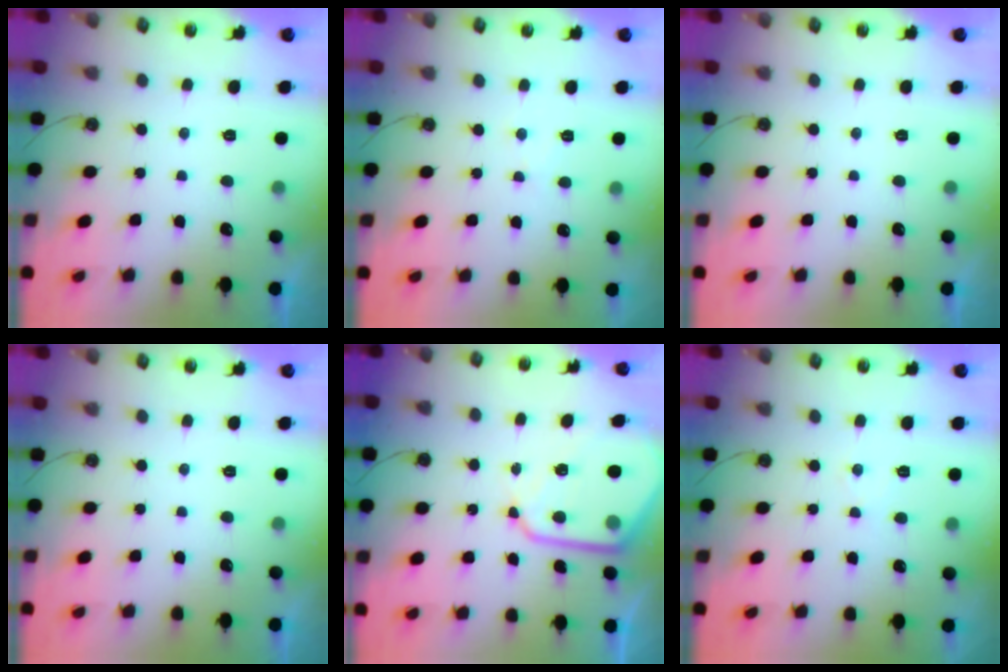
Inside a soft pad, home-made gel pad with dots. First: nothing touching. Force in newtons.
{"total": 4.3, "press": 4.2, "slide": 0.7}
{"total": 0.0}
{"total": 0.0}
{"total": 13.8, "press": 13.7, "slide": 1.3}
{"total": 4.0, "press": 3.9, "slide": 0.6}